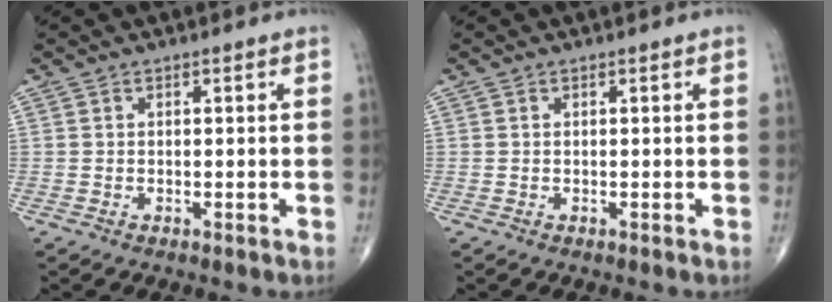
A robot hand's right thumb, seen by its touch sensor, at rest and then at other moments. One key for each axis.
{"total": 0.0}